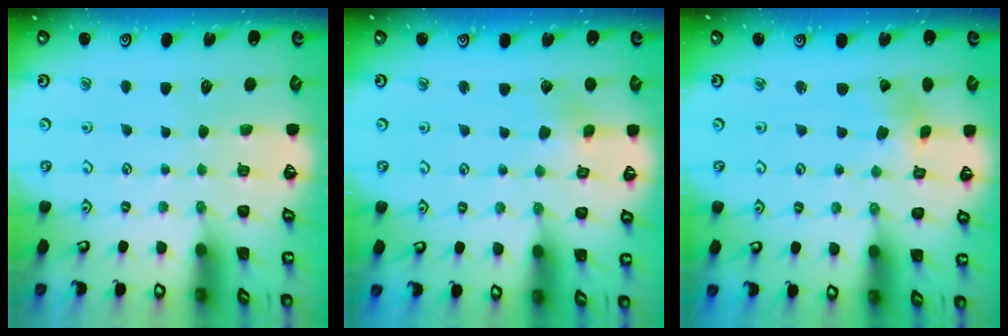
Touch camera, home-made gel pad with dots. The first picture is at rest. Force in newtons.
{"total": 2.1, "press": 2.1, "slide": 0.2}
{"total": 2.2, "press": 2.1, "slide": 0.6}